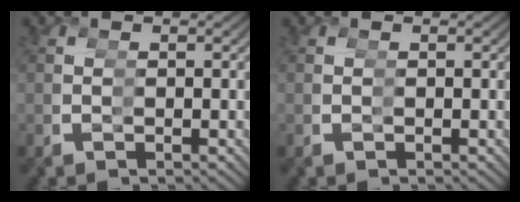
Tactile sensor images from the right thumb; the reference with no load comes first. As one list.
[{"total": 0.0}]